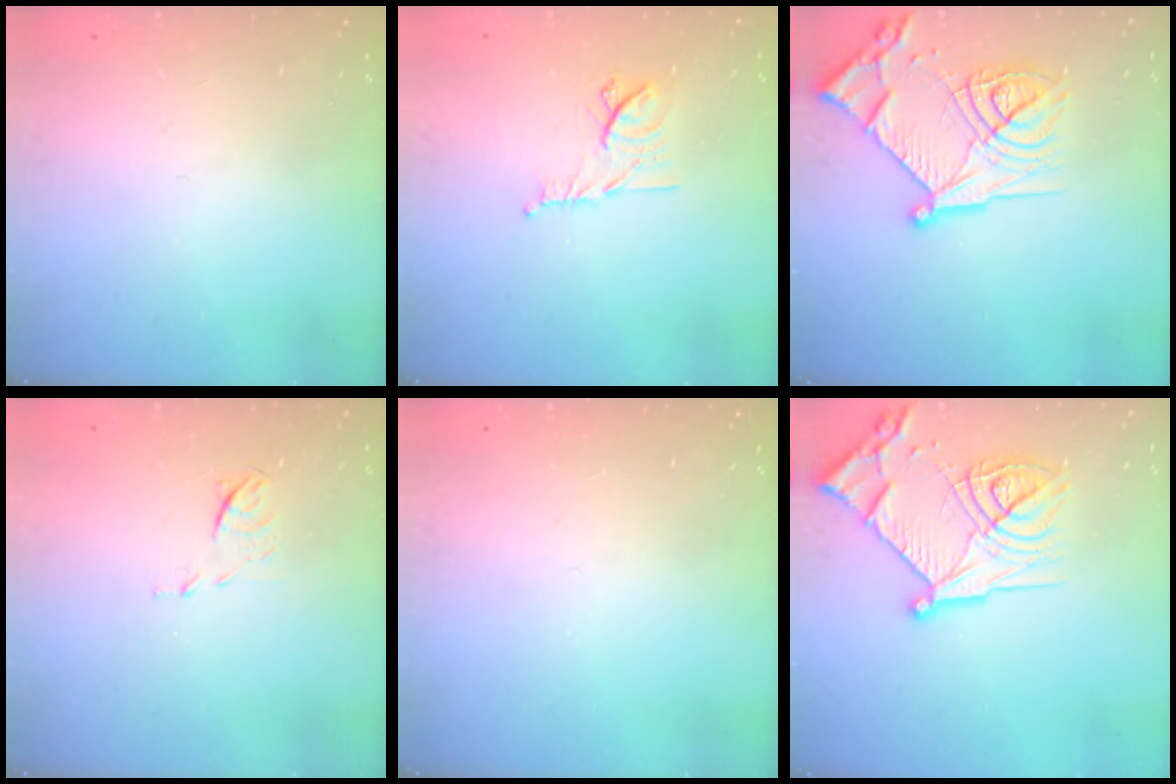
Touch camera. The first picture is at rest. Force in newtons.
{"total": 9.7, "press": 9.7, "slide": 0.6}
{"total": 20.3, "press": 20.2, "slide": 1.9}
{"total": 5.5, "press": 5.5, "slide": 0.8}
{"total": 0.0}
{"total": 20.3, "press": 20.2, "slide": 1.9}